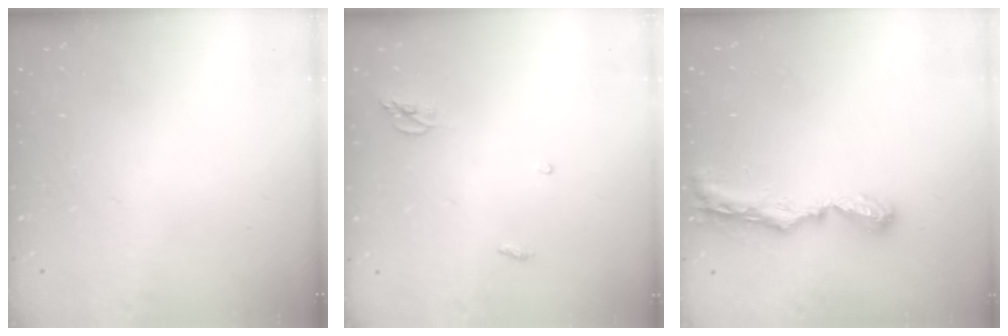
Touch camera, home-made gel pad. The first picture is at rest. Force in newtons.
{"total": 3.8, "press": 3.7, "slide": 0.2}
{"total": 8.6, "press": 8.5, "slide": 0.8}